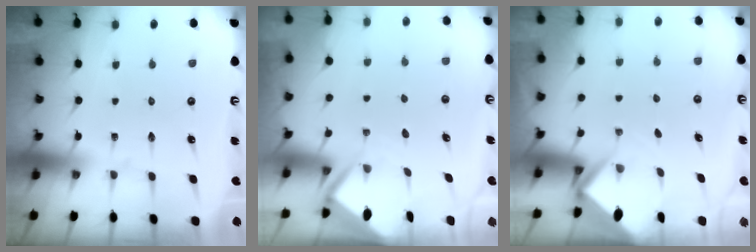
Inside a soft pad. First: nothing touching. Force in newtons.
{"total": 3.3, "press": 3.3, "slide": 0.3}
{"total": 2.7, "press": 2.7, "slide": 0.0}